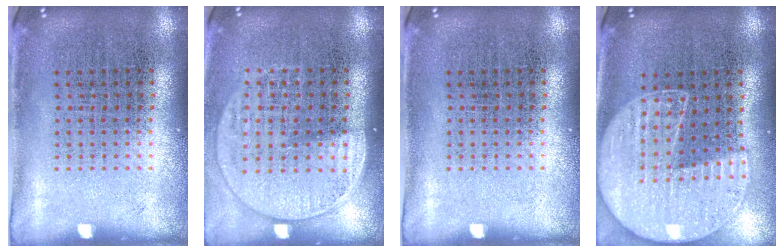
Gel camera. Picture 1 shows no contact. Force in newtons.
{"total": 1.5, "press": 1.3, "slide": 0.8}
{"total": 0.0}
{"total": 1.5, "press": 1.5, "slide": 0.3}